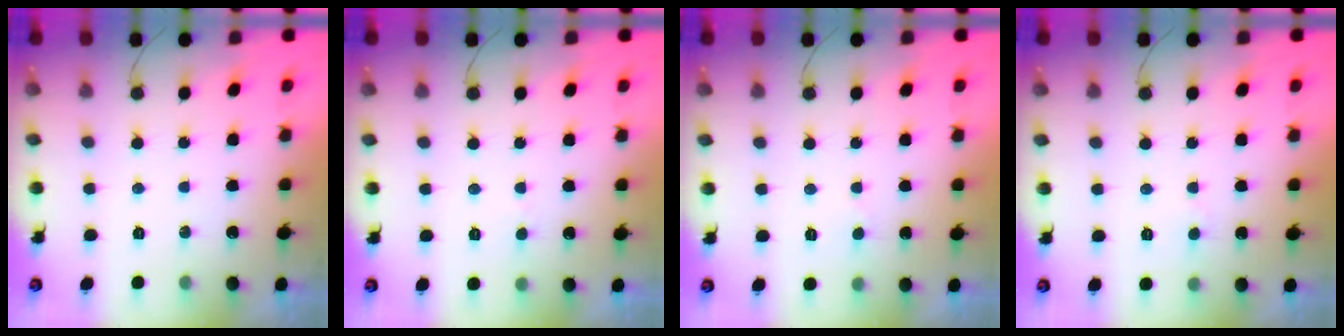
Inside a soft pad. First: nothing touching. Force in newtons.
{"total": 1.8, "press": 1.7, "slide": 0.1}
{"total": 2.5, "press": 2.5, "slide": 0.2}
{"total": 4.1, "press": 4.0, "slide": 0.2}